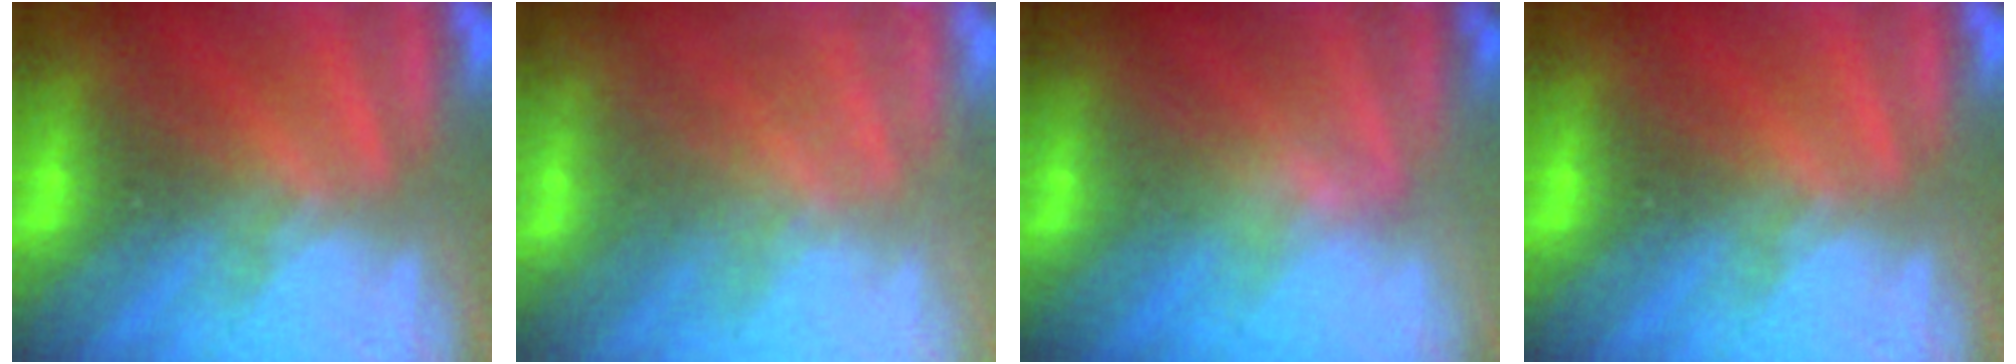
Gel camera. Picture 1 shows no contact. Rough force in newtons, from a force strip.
{"total": 3.0}
{"total": 2.4}
{"total": 0.0}